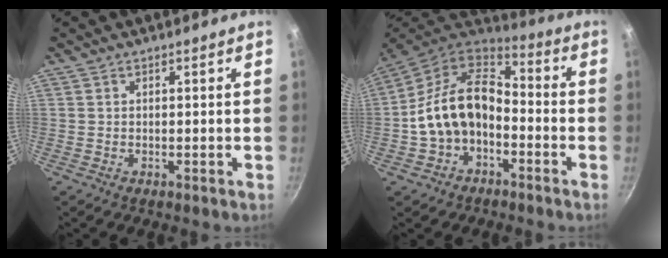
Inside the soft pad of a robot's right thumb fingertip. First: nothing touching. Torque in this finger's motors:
{"motor_torque": [0.26, 0.29, 0.35, -0.29, 0.43]}